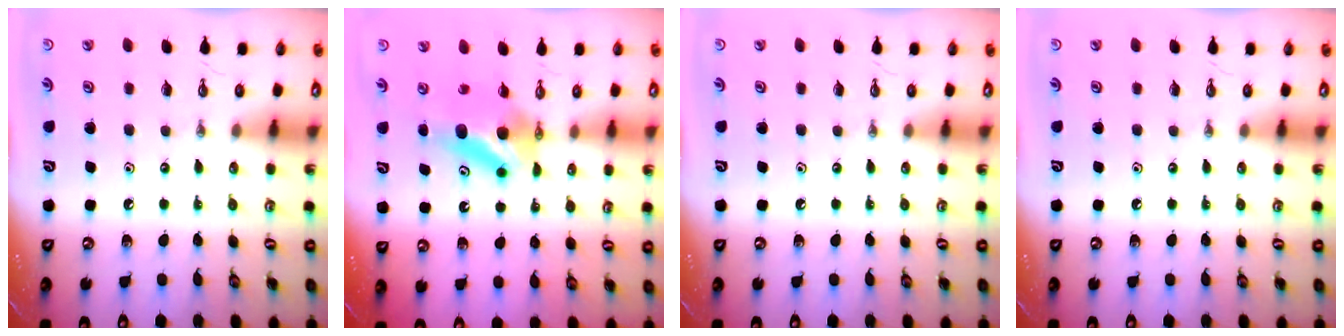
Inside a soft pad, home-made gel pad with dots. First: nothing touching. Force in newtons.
{"total": 6.5, "press": 6.4, "slide": 1.3}
{"total": 0.0}
{"total": 0.0}